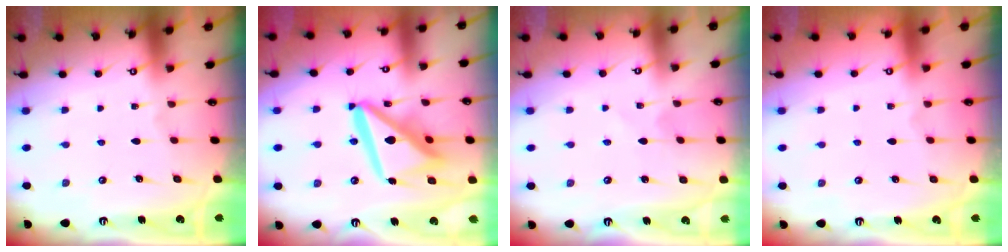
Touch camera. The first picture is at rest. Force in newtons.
{"total": 17.3, "press": 17.2, "slide": 2.0}
{"total": 2.3, "press": 2.3, "slide": 0.2}
{"total": 0.5, "press": 0.5, "slide": 0.1}